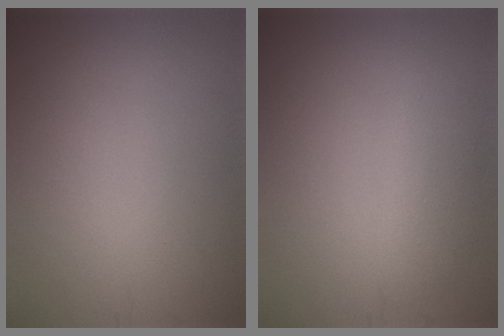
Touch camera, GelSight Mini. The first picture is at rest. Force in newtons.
{"total": 2.3, "press": 2.3, "slide": 0.0}